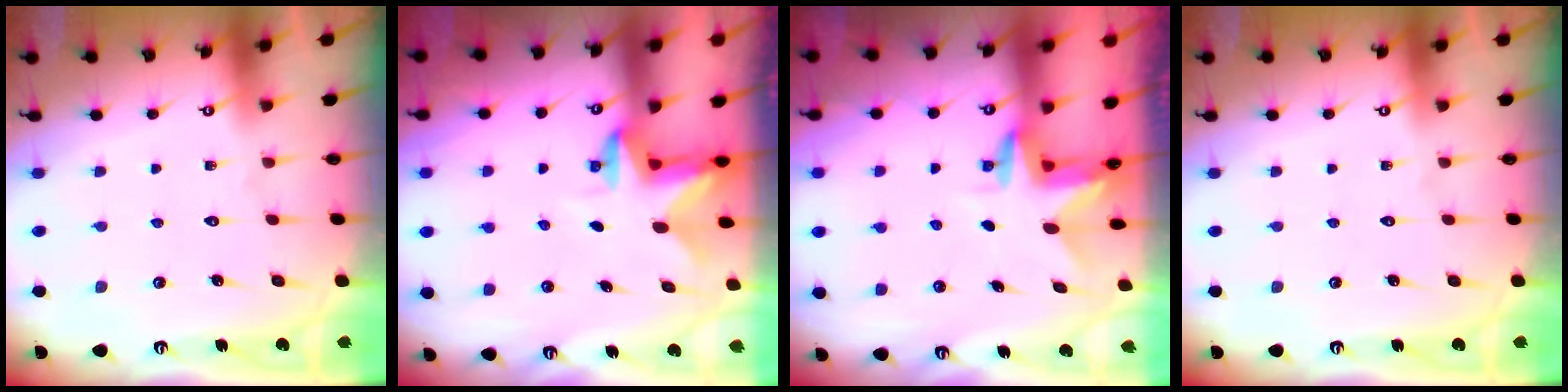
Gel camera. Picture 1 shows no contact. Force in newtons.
{"total": 2.6, "press": 2.6, "slide": 0.5}
{"total": 2.8, "press": 2.8, "slide": 0.1}
{"total": 0.0}